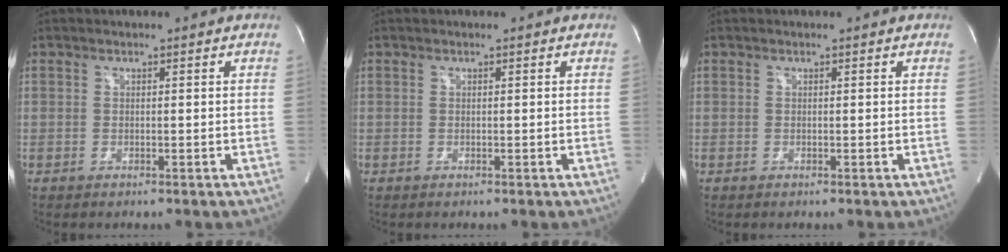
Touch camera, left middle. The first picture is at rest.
{"total": 0.0}
{"total": 0.0}